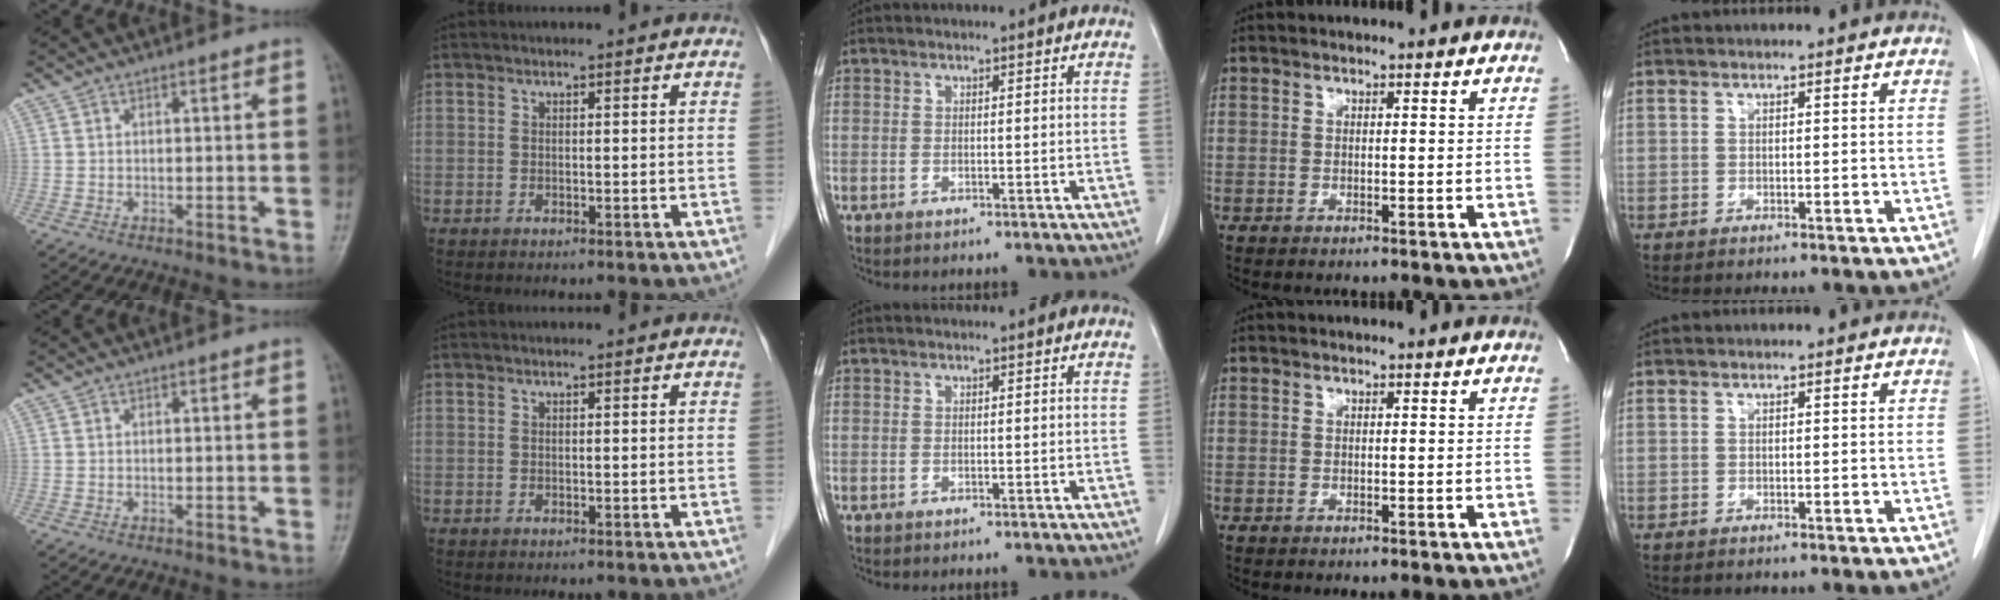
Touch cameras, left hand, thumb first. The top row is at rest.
{}